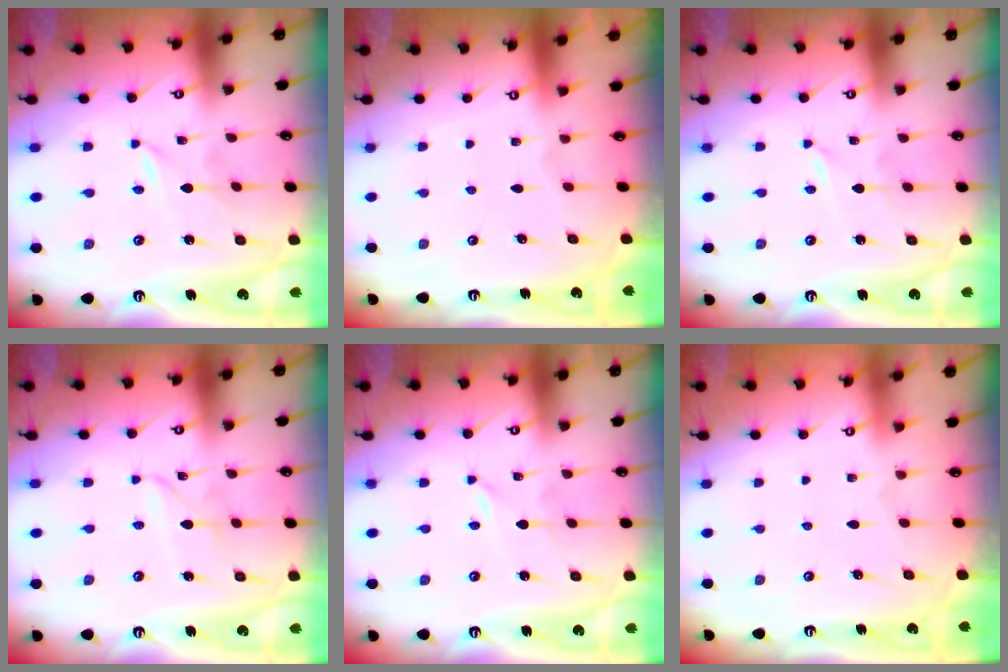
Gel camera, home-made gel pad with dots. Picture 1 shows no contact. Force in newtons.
{"total": 0.0}
{"total": 0.0}
{"total": 2.7, "press": 2.7, "slide": 0.1}
{"total": 0.0}
{"total": 0.0}